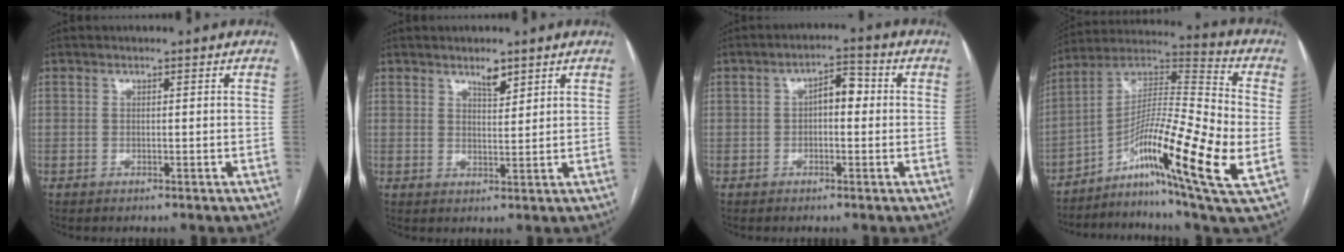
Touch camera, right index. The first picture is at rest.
{"total": 2.8, "force": [2.1, 0.7, 1.6], "torque": [-0.031, -0.004, 0.039]}
{"total": 4.1, "force": [0.1, 1.8, 3.6], "torque": [-0.055, 0.021, -0.001]}
{"total": 22.3, "force": [-6.0, 1.8, 21.4], "torque": [-0.364, -0.004, -0.105]}